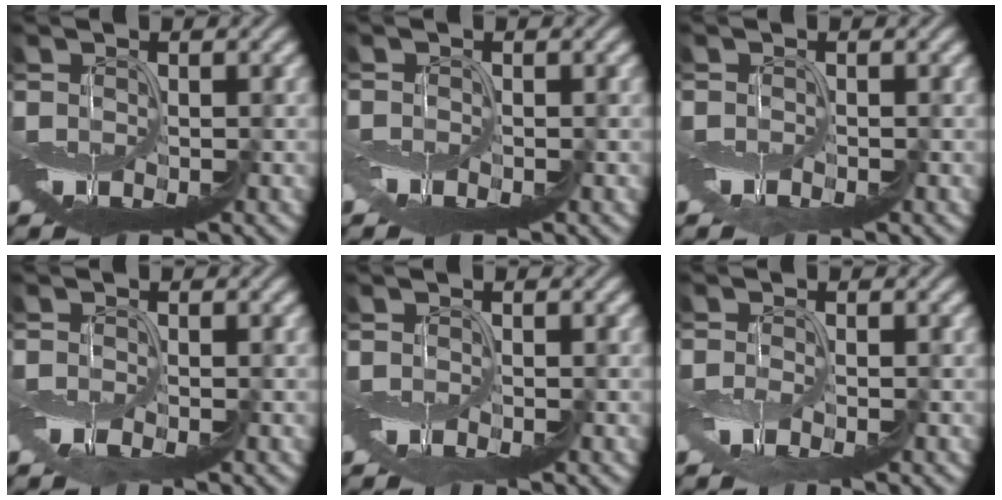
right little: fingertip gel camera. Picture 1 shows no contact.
{"total": 1.0, "force": [-0.6, -0.4, -0.7], "torque": [0.014, 0.001, -0.013]}
{"total": 0.9, "force": [-0.1, -0.4, -0.8], "torque": [0.016, 0.003, -0.003]}
{"total": 1.0, "force": [-0.5, -0.6, -0.7], "torque": [0.013, 0.000, -0.010]}
{"total": 0.7, "force": [-0.3, -0.3, -0.5], "torque": [0.010, 0.000, -0.006]}
{"total": 1.1, "force": [-0.4, -0.7, -0.7], "torque": [0.012, 0.001, -0.009]}